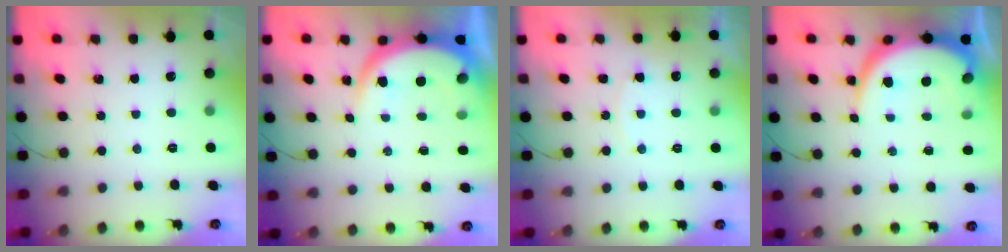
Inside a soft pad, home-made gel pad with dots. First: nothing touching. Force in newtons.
{"total": 9.1, "press": 9.1, "slide": 1.1}
{"total": 5.1, "press": 5.1, "slide": 0.6}
{"total": 9.4, "press": 9.4, "slide": 0.5}